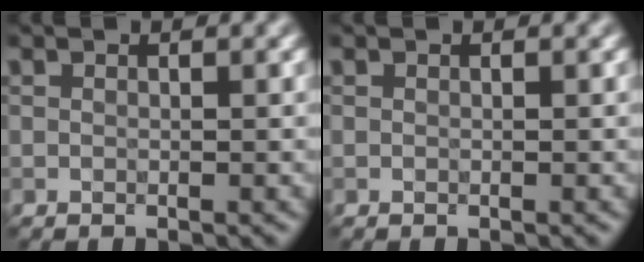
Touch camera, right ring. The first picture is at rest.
{"total": 0.0}